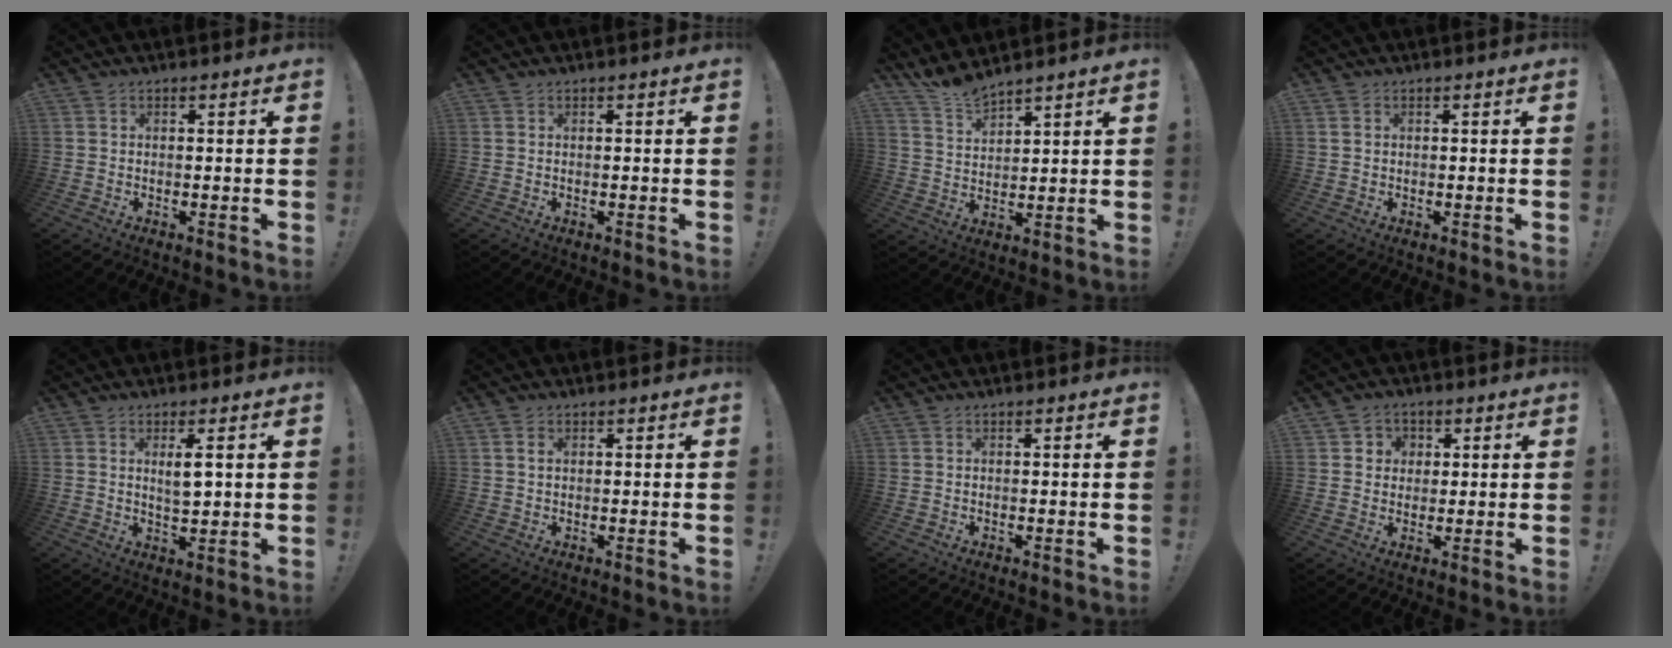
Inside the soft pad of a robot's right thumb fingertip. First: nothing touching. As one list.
[{"total": 0.0}, {"total": 7.0, "force": [6.8, 1.1, 1.4], "torque": [-0.047, -0.043, 0.131]}, {"total": 0.8, "force": [0.4, 0.5, 0.4], "torque": [-0.002, 0.000, 0.006]}, {"total": 4.7, "force": [1.5, 1.2, 4.3], "torque": [-0.069, -0.009, 0.021]}, {"total": 1.2, "force": [0.6, 0.8, 0.8], "torque": [-0.011, -0.001, 0.009]}, {"total": 0.0}, {"total": 4.3, "force": [0.9, 4.1, 0.6], "torque": [-0.003, -0.007, 0.014]}]